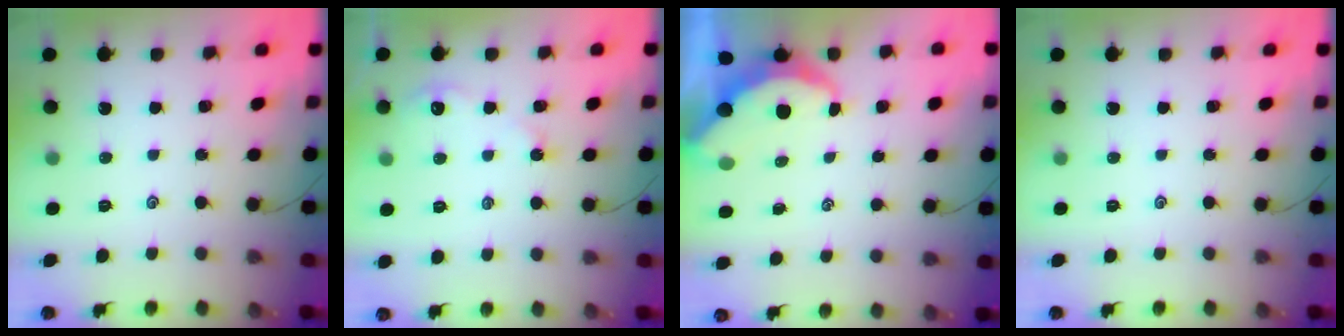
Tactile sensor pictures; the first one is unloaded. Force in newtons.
{"total": 2.8, "press": 2.8, "slide": 0.4}
{"total": 7.0, "press": 6.9, "slide": 1.0}
{"total": 0.0}